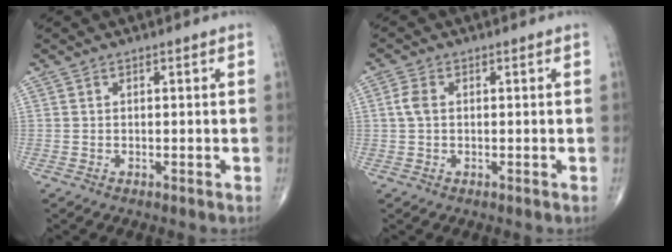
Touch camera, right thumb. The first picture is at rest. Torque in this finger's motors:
{"motor_torque": [-0.14, 0.12, 0.12, -0.05, 0.11]}